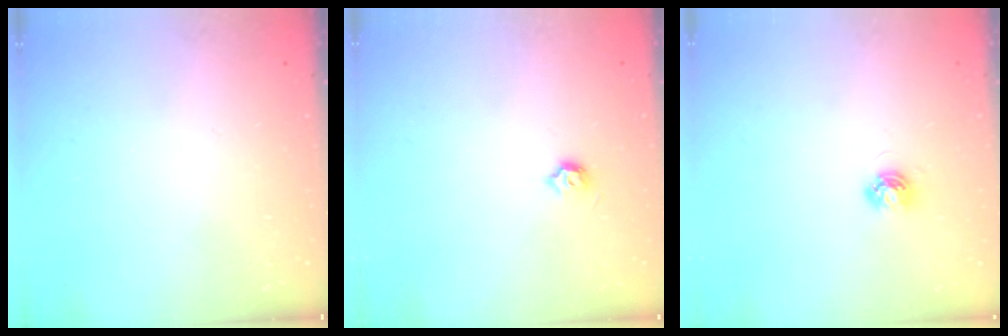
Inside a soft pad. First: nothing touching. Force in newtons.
{"total": 4.0, "press": 3.9, "slide": 0.7}
{"total": 5.2, "press": 5.1, "slide": 0.6}